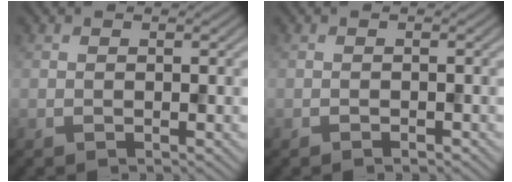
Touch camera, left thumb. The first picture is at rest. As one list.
[{"total": 0.5, "force": [-0.5, 0.1, 0.2], "torque": [-0.001, -0.001, -0.007]}]